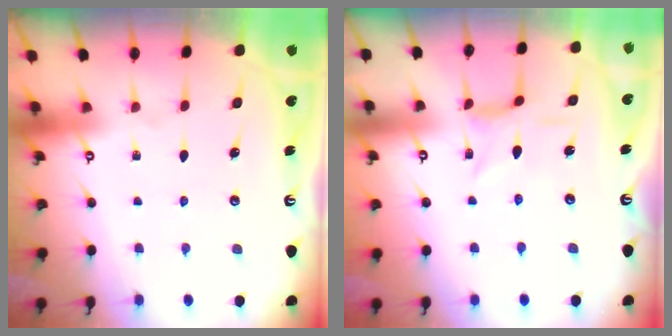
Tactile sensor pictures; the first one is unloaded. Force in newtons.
{"total": 1.8, "press": 1.7, "slide": 0.4}